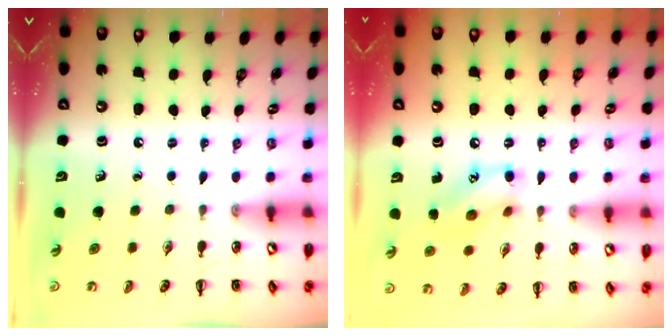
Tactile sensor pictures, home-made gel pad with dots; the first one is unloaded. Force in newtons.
{"total": 10.7, "press": 10.7, "slide": 0.3}